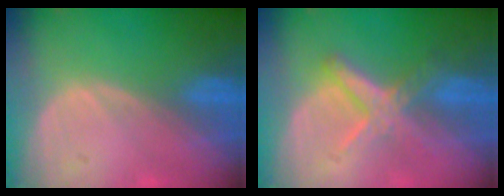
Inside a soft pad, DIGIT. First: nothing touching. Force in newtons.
{"total": 6.0, "press": 5.4, "slide": 2.5}